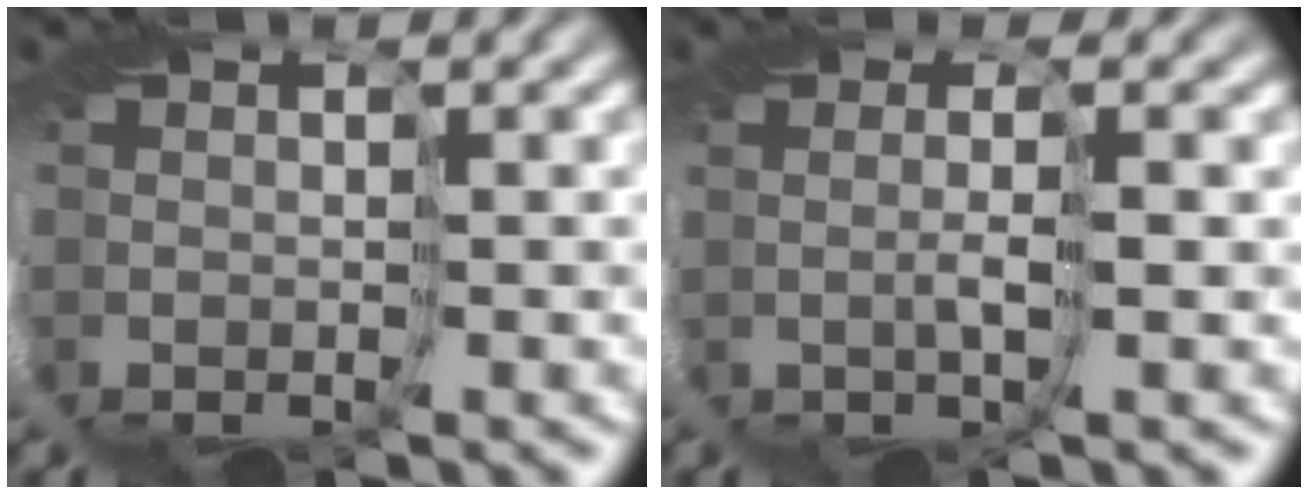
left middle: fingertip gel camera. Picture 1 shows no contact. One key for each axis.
{"total": 3.3, "fx": 0.7, "fy": -3.0, "fz": -1.2, "tx": 0.007, "ty": 0.000, "tz": 0.002}